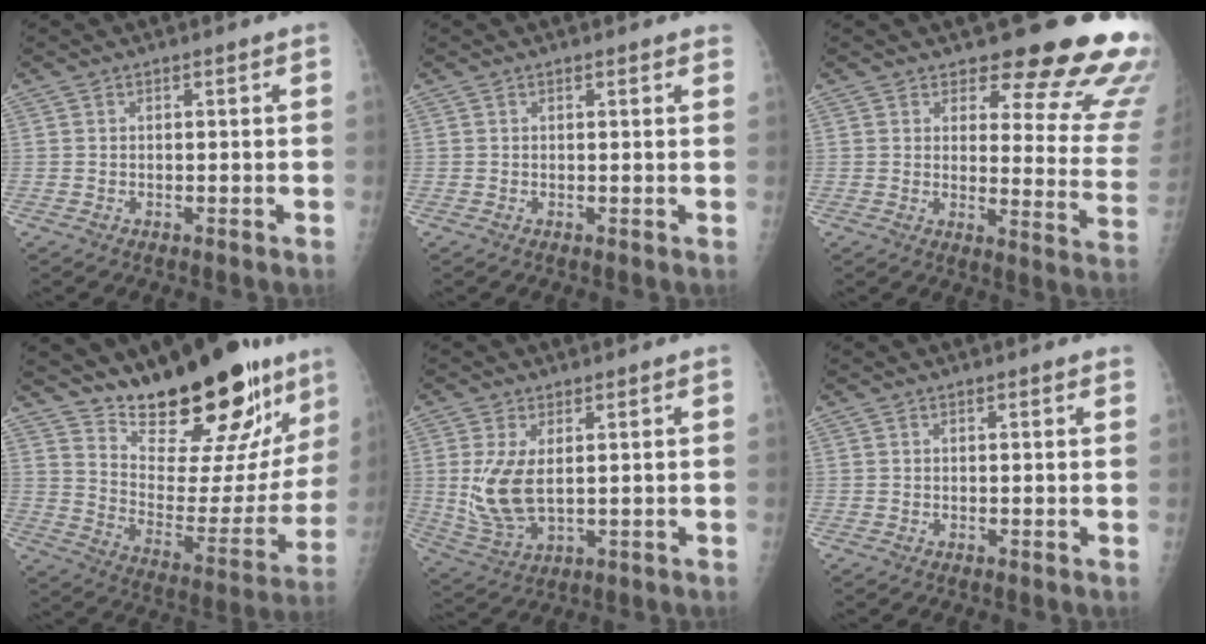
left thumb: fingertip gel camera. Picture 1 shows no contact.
{"total": 1.5, "force": [1.2, 0.4, 0.8], "torque": [-0.005, 0.001, 0.013]}
{"total": 19.2, "force": [15.6, 6.0, 9.3], "torque": [-0.064, -0.122, 0.172]}
{"total": 26.4, "force": [20.4, 8.1, 14.6], "torque": [-0.185, -0.121, 0.303]}
{"total": 9.1, "force": [1.3, 4.8, 7.6], "torque": [-0.159, -0.017, 0.042]}
{"total": 1.3, "force": [1.0, 0.3, 0.7], "torque": [-0.005, 0.001, 0.012]}